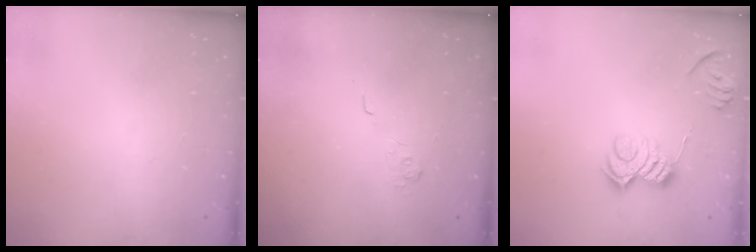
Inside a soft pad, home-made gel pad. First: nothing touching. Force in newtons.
{"total": 2.2, "press": 1.7, "slide": 1.4}
{"total": 10.7, "press": 10.7, "slide": 0.3}